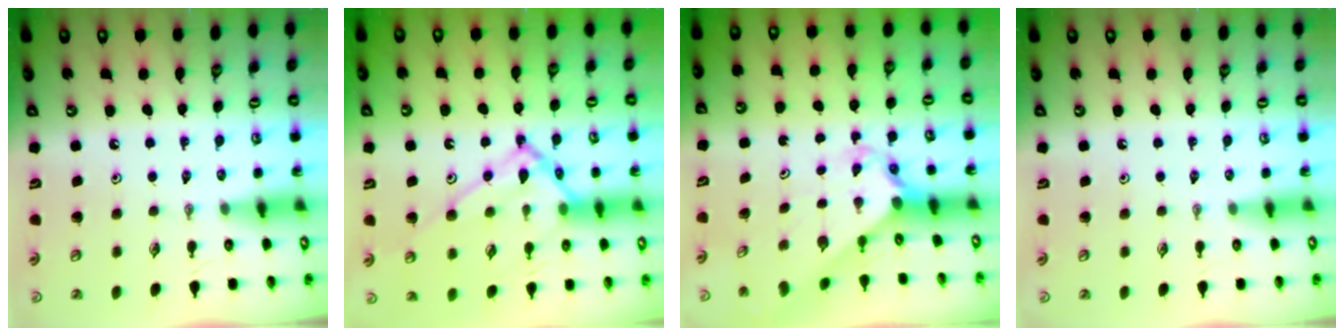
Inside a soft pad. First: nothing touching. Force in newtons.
{"total": 16.1, "press": 16.0, "slide": 1.8}
{"total": 2.3, "press": 2.3, "slide": 0.1}
{"total": 0.0}